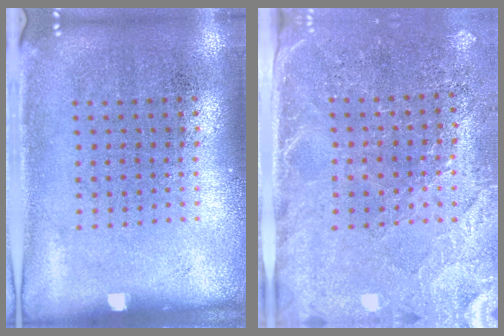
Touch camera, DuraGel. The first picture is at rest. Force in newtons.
{"total": 2.9, "press": 2.6, "slide": 1.2}